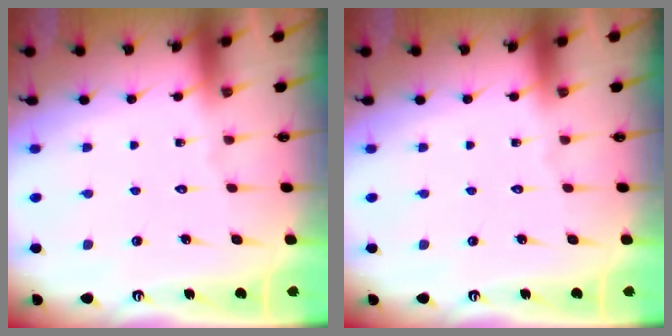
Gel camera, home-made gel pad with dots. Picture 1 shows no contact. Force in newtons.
{"total": 0.0}